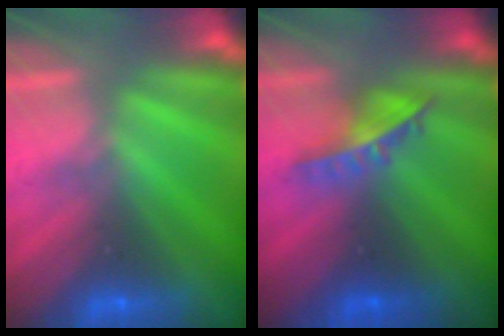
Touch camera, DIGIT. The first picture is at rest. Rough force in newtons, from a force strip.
{"total": 8.3}